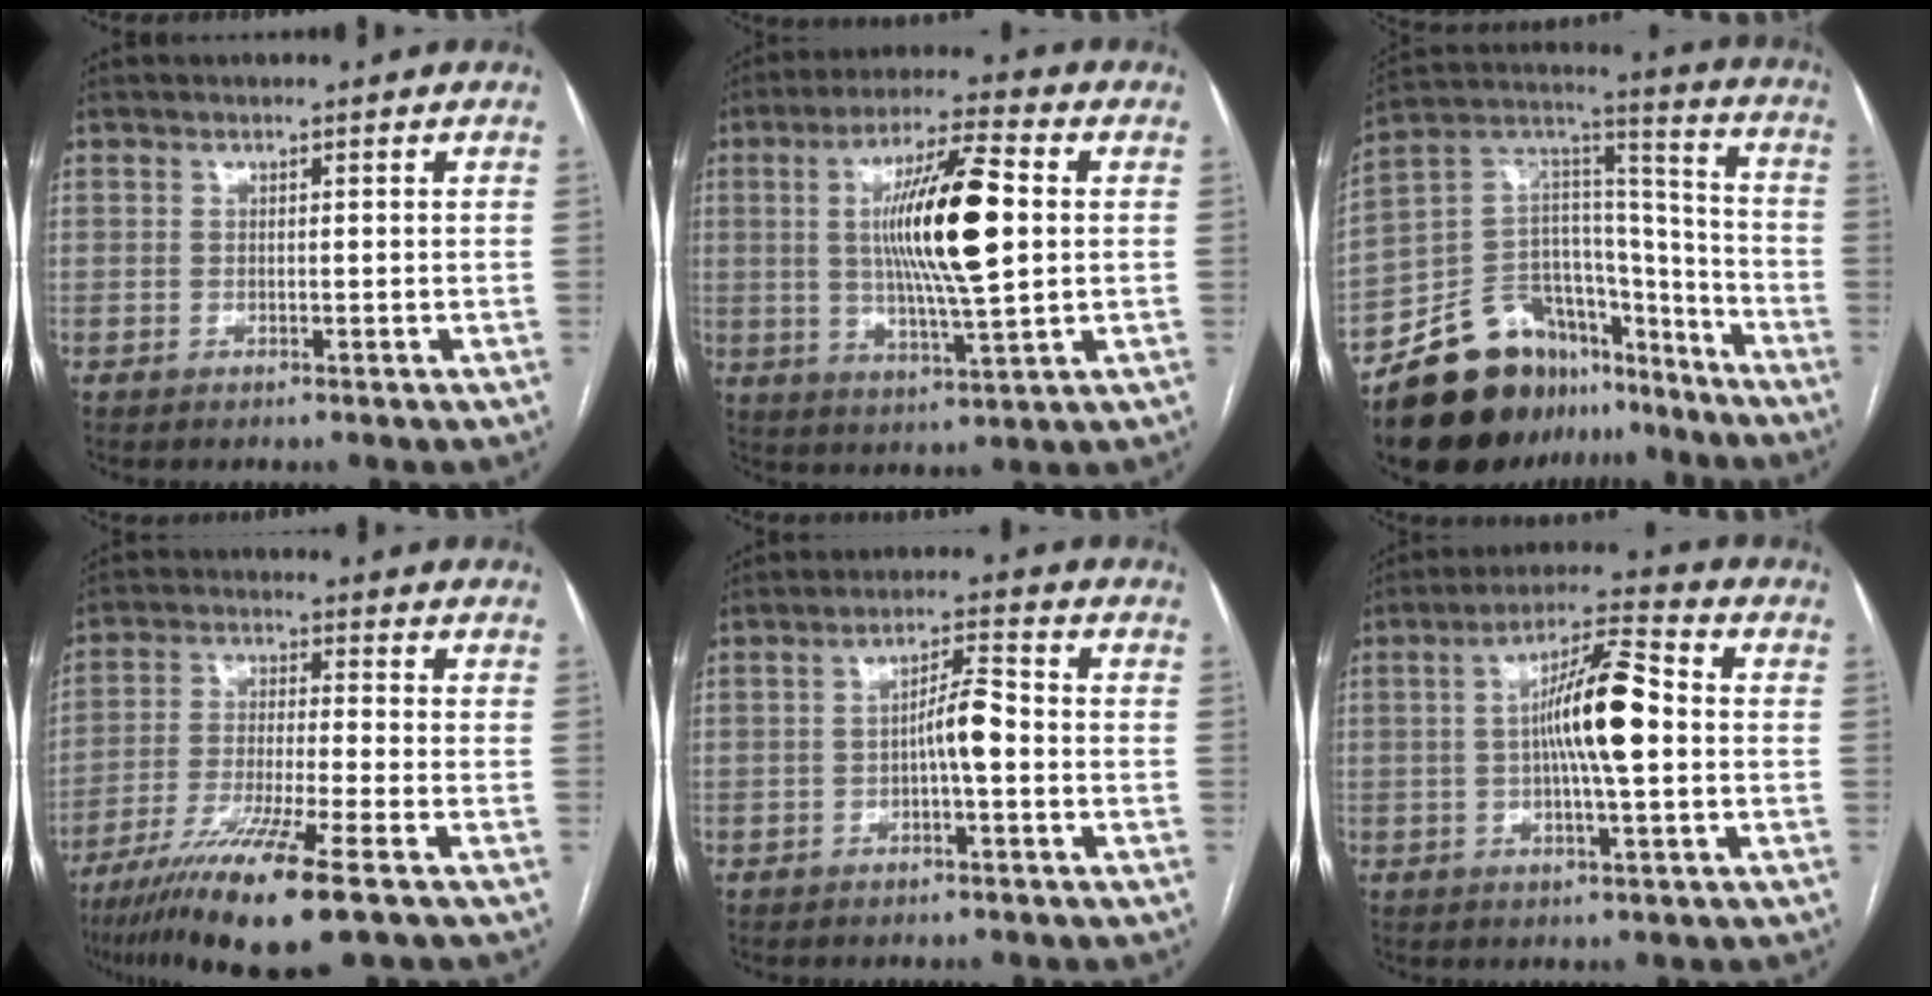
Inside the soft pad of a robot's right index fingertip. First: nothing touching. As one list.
[{"total": 14.9, "force": [1.7, 1.4, 14.7], "torque": [-0.261, 0.004, 0.027]}, {"total": 22.0, "force": [-16.7, 11.3, 8.8], "torque": [-0.158, 0.064, -0.273]}, {"total": 14.0, "force": [-9.0, -0.2, 10.8], "torque": [-0.212, -0.040, -0.163]}, {"total": 4.6, "force": [-1.0, 0.6, 4.5], "torque": [-0.074, 0.013, -0.015]}, {"total": 10.7, "force": [0.0, 1.3, 10.7], "torque": [-0.190, 0.019, -0.007]}]